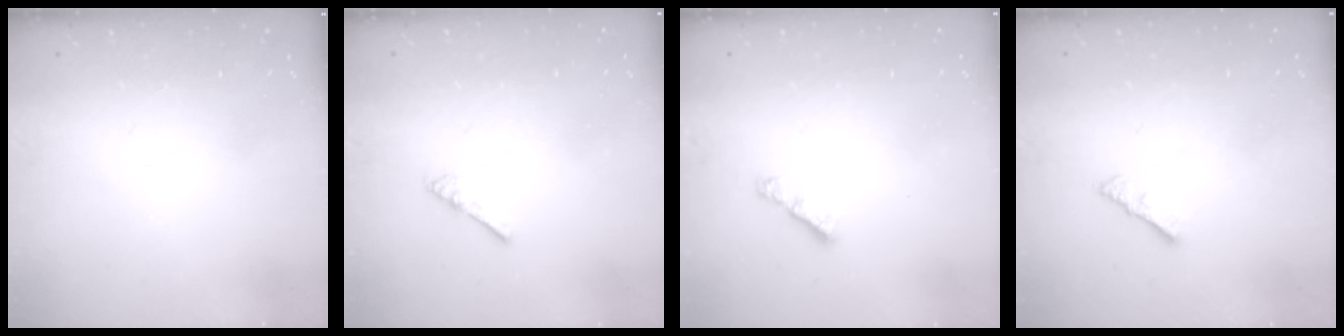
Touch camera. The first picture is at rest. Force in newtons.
{"total": 1.8, "press": 1.7, "slide": 0.4}
{"total": 2.8, "press": 2.8, "slide": 0.7}
{"total": 1.1, "press": 1.1, "slide": 0.4}